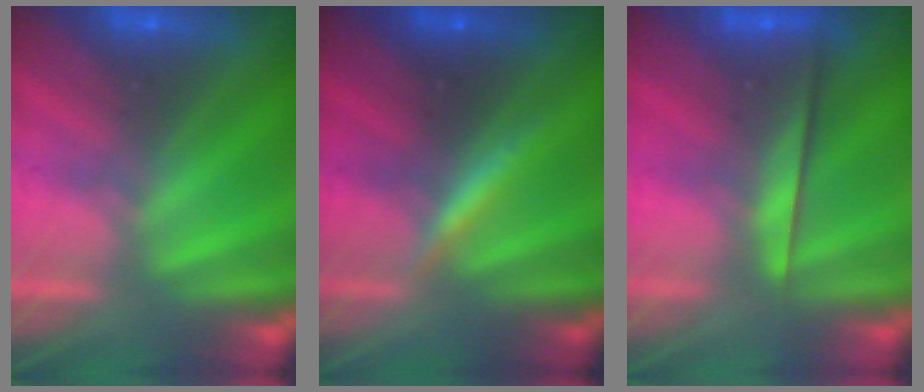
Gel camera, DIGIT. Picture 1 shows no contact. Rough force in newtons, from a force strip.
{"total": 3.4}
{"total": 2.2}